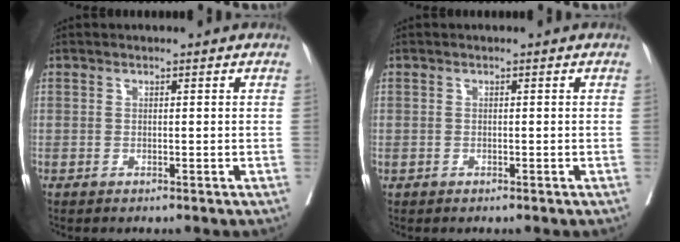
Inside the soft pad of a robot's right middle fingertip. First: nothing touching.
{"total": 0.0}